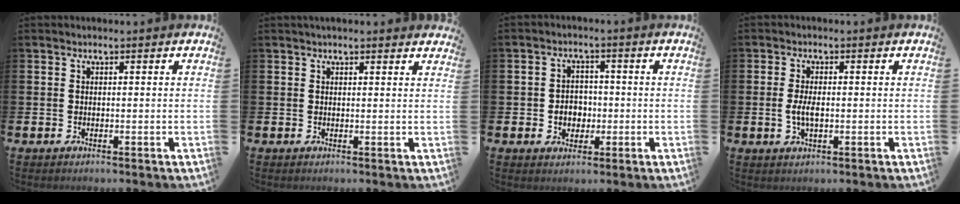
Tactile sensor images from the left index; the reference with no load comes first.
{"total": 1.5, "force": [1.5, 0.0, 0.2], "torque": [-0.001, -0.003, 0.026]}
{"total": 3.3, "force": [-0.6, 2.9, 1.3], "torque": [-0.024, 0.004, -0.019]}
{"total": 2.8, "force": [-0.2, 1.2, 2.5], "torque": [-0.045, 0.001, -0.006]}